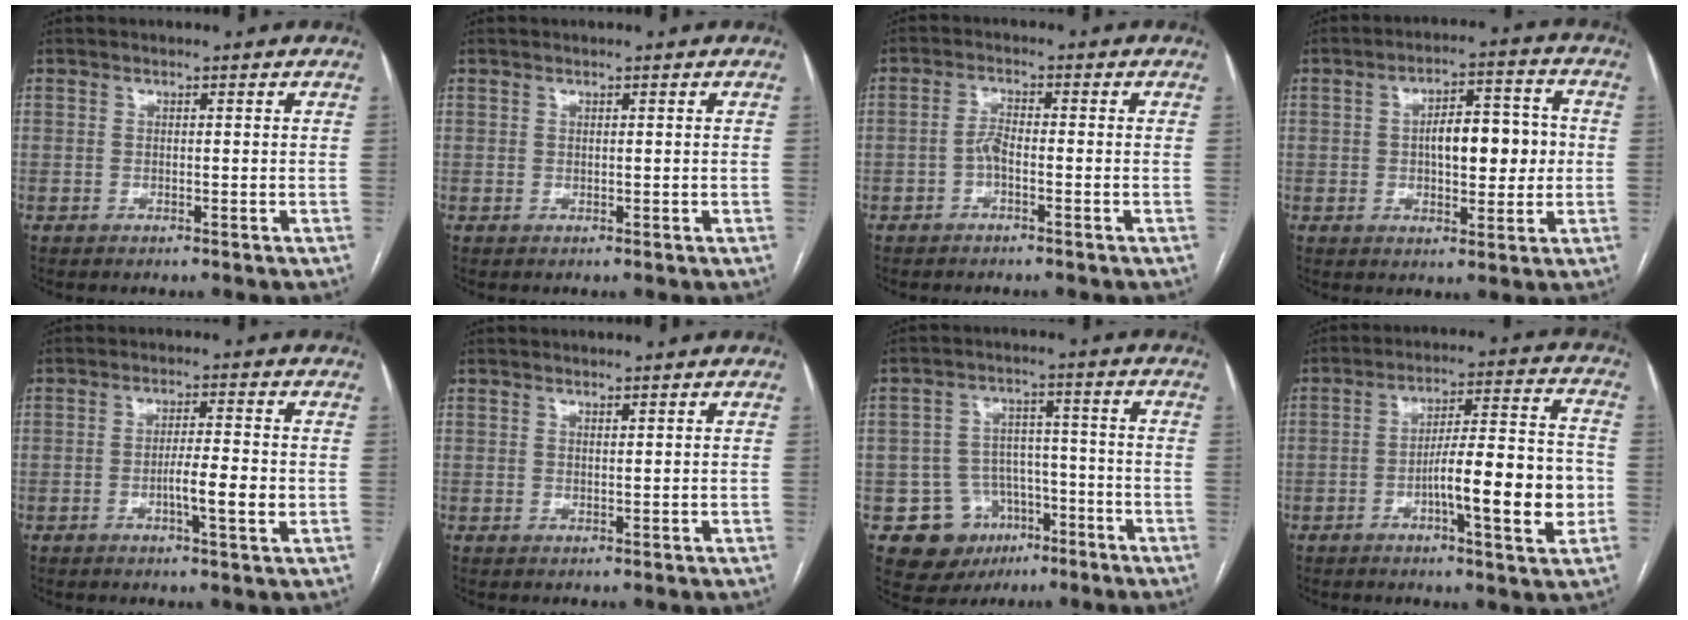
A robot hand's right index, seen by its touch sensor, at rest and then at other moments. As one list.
[{"total": 0.0}, {"total": 2.4, "force": [-1.1, 0.7, 2.0], "torque": [-0.038, 0.003, -0.023]}, {"total": 9.3, "force": [0.2, 3.9, 8.5], "torque": [-0.125, 0.022, 0.006]}, {"total": 5.3, "force": [-1.2, 0.5, 5.2], "torque": [-0.086, -0.003, -0.020]}, {"total": 0.5, "force": [0.5, 0.0, 0.2], "torque": [-0.006, -0.002, 0.009]}, {"total": 9.6, "force": [-4.6, 8.2, 2.1], "torque": [-0.029, 0.033, -0.059]}, {"total": 13.5, "force": [-3.4, 1.8, 13.0], "torque": [-0.202, 0.011, -0.052]}]